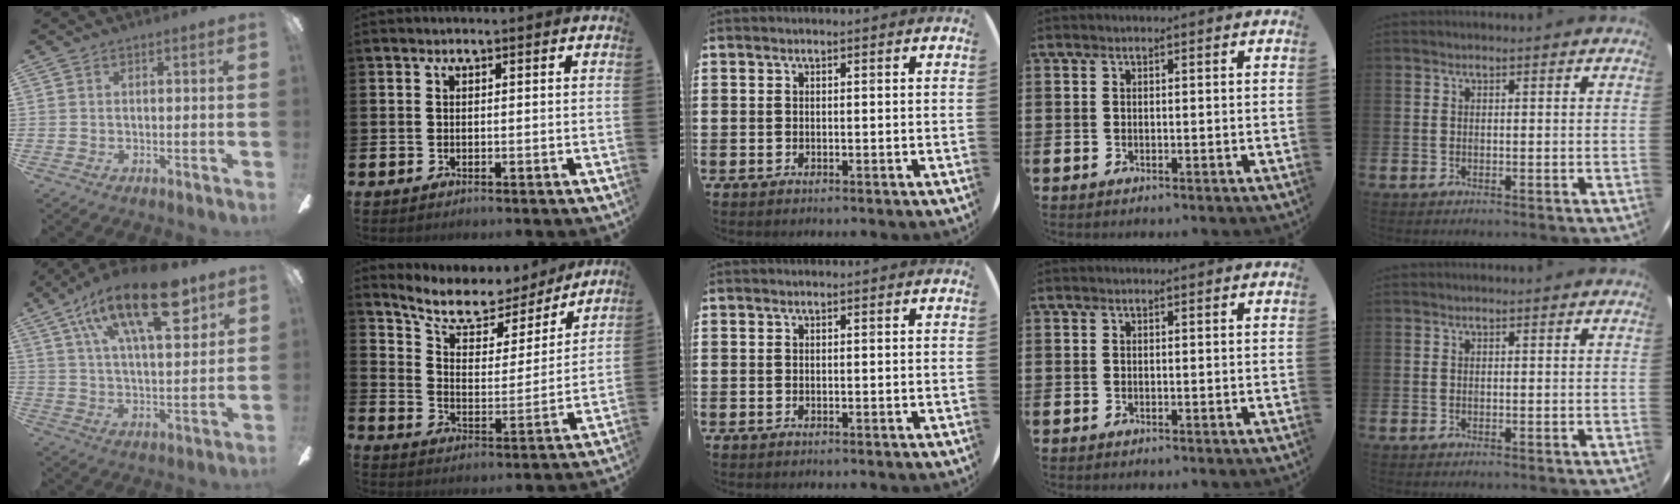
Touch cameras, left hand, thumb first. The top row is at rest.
{"thumb": {"total": 21.9, "force": [11.8, 8.6, 16.3], "torque": [-0.264, -0.048, 0.187]}, "index": {"total": 9.1, "force": [7.9, 3.6, 2.9], "torque": [-0.088, -0.054, 0.136]}}